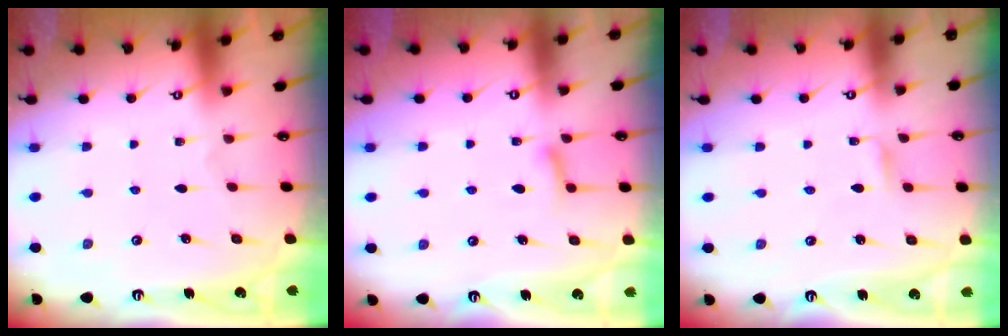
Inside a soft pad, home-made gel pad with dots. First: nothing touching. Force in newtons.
{"total": 8.4, "press": 8.4, "slide": 0.8}
{"total": 1.8, "press": 1.8, "slide": 0.2}